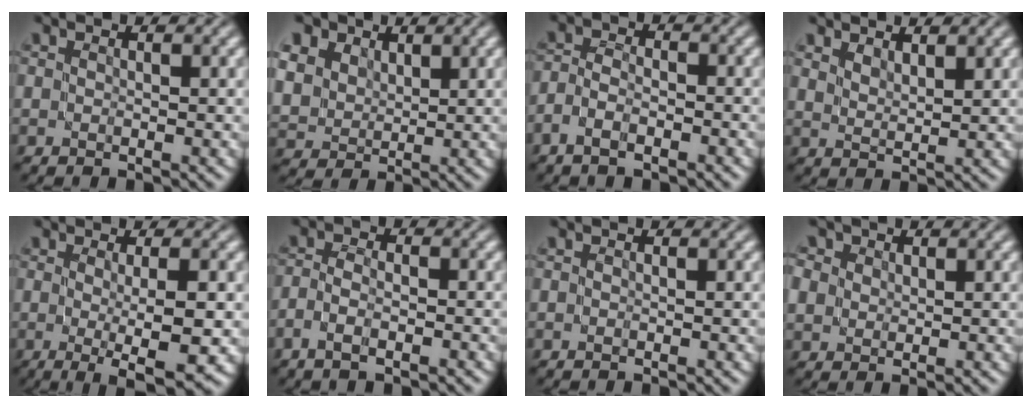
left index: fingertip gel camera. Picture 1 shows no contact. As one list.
[{"total": 11.3, "force": [6.3, 8.1, 4.7], "torque": [-0.155, 0.027, 0.113]}, {"total": 2.9, "force": [-1.8, 1.4, 1.8], "torque": [-0.026, 0.006, -0.042]}, {"total": 2.4, "force": [2.3, 0.4, 0.6], "torque": [-0.012, 0.002, 0.045]}, {"total": 6.3, "force": [-1.0, 1.1, 6.1], "torque": [-0.089, -0.013, -0.007]}, {"total": 2.8, "force": [-1.6, 1.2, 2.0], "torque": [-0.029, 0.006, -0.035]}, {"total": 0.0}, {"total": 5.2, "force": [2.3, 4.1, 2.3], "torque": [-0.054, 0.024, 0.021]}]